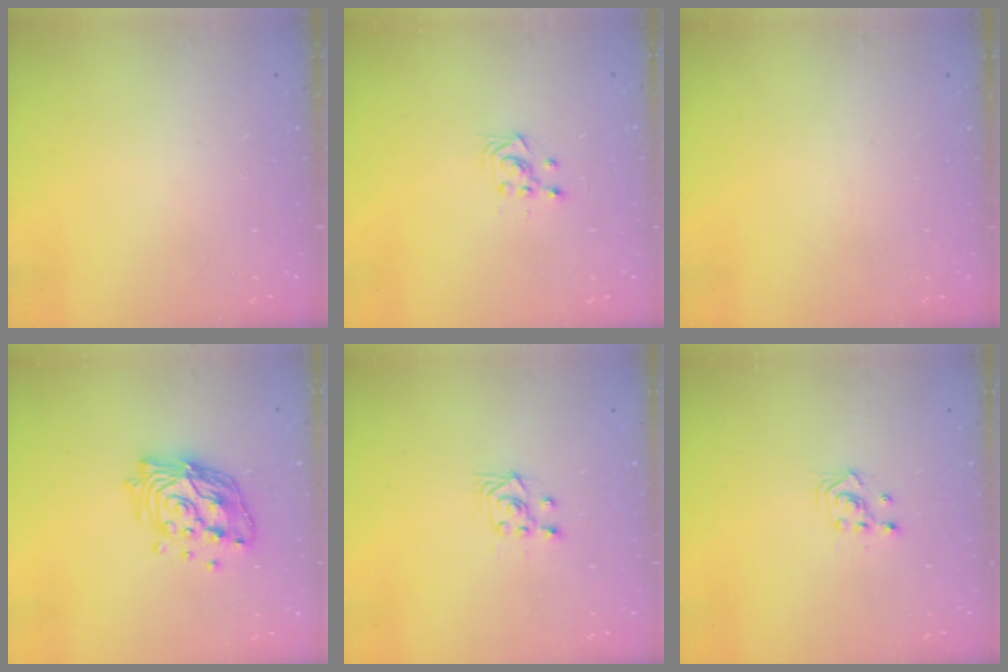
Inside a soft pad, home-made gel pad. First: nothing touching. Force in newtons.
{"total": 3.0, "press": 2.9, "slide": 0.8}
{"total": 0.0}
{"total": 15.2, "press": 15.1, "slide": 1.5}
{"total": 3.6, "press": 3.3, "slide": 1.5}
{"total": 2.9, "press": 2.9, "slide": 0.2}